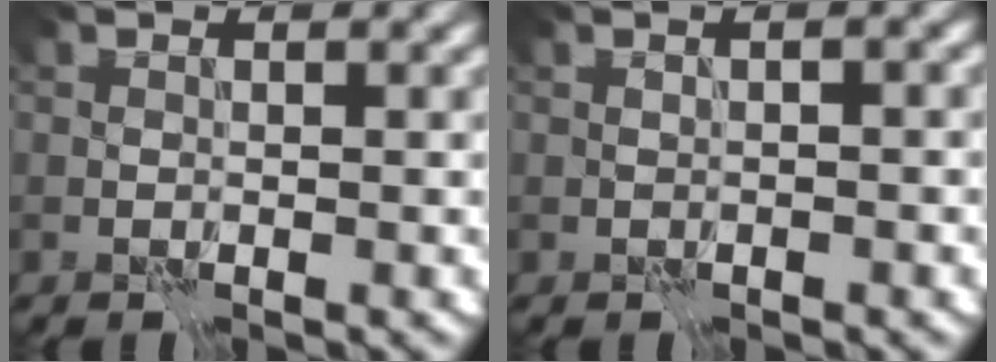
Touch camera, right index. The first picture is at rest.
{"total": 2.1, "force": [0.6, 0.9, 1.8], "torque": [-0.020, 0.006, -0.002]}